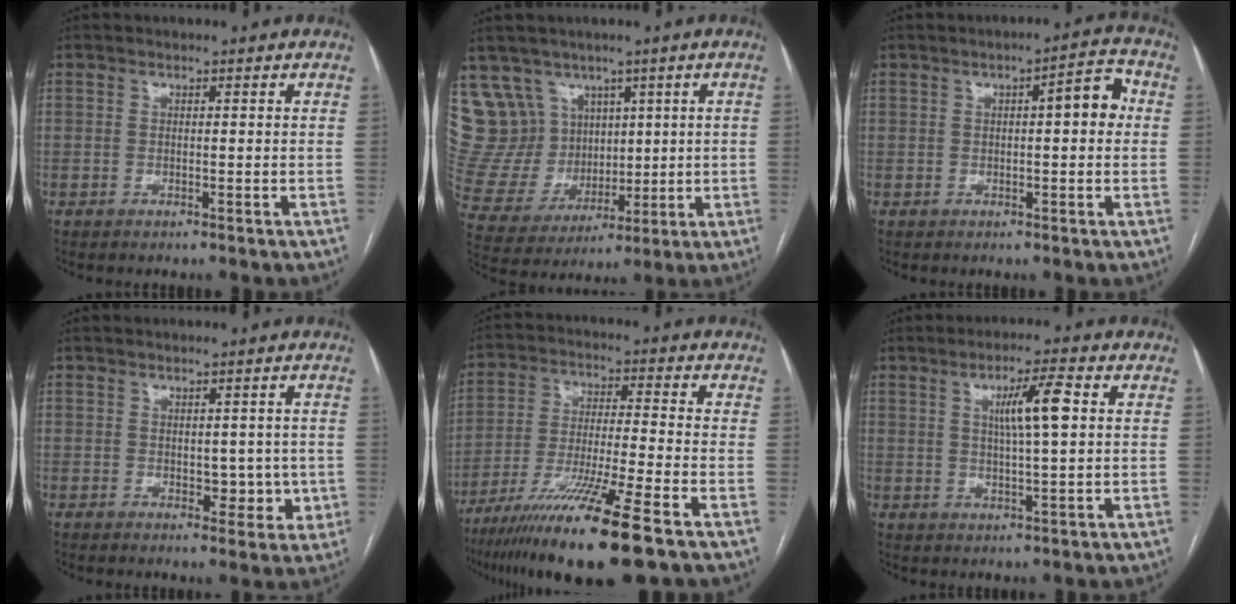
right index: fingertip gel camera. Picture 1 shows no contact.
{"total": 13.7, "force": [7.6, 10.9, 3.0], "torque": [-0.081, 0.058, 0.176]}
{"total": 5.3, "force": [0.6, 1.3, 5.1], "torque": [-0.065, 0.021, 0.004]}
{"total": 4.4, "force": [-0.2, 3.0, 3.2], "torque": [-0.029, 0.009, 0.007]}
{"total": 16.2, "force": [-10.7, -0.6, 12.2], "torque": [-0.224, -0.048, -0.189]}
{"total": 6.7, "force": [1.6, 0.3, 6.5], "torque": [-0.114, 0.005, 0.027]}